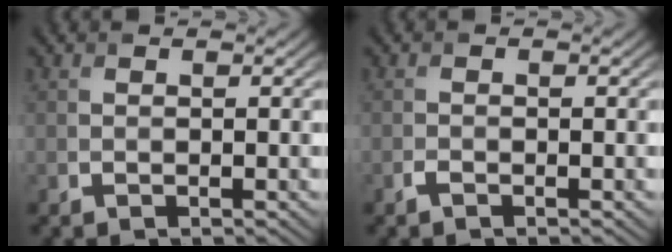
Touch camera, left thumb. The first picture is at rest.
{"total": 0.8, "force": [-0.6, 0.2, 0.5], "torque": [-0.011, 0.000, -0.013]}